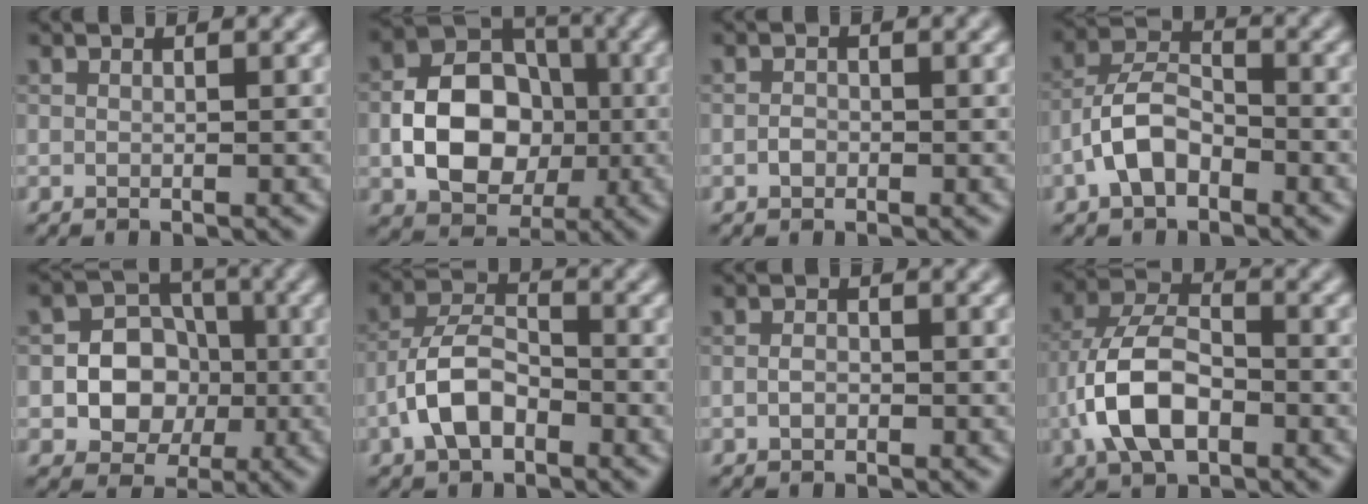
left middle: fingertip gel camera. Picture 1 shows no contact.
{"total": 8.3, "force": [-1.3, 6.2, 5.3], "torque": [-0.087, 0.000, -0.024]}
{"total": 1.0, "force": [-0.4, 0.7, 0.5], "torque": [-0.009, 0.001, -0.010]}
{"total": 4.6, "force": [-2.2, 2.7, 3.1], "torque": [-0.058, 0.013, -0.049]}
{"total": 6.2, "force": [-0.9, 5.3, 3.1], "torque": [-0.013, 0.004, -0.032]}
{"total": 5.2, "force": [-2.4, 2.9, 3.7], "torque": [-0.069, 0.012, -0.050]}
{"total": 1.2, "force": [-0.3, 0.8, 0.7], "torque": [-0.015, 0.001, -0.010]}
{"total": 7.5, "force": [-2.5, 4.1, 5.7], "torque": [-0.122, 0.007, -0.054]}